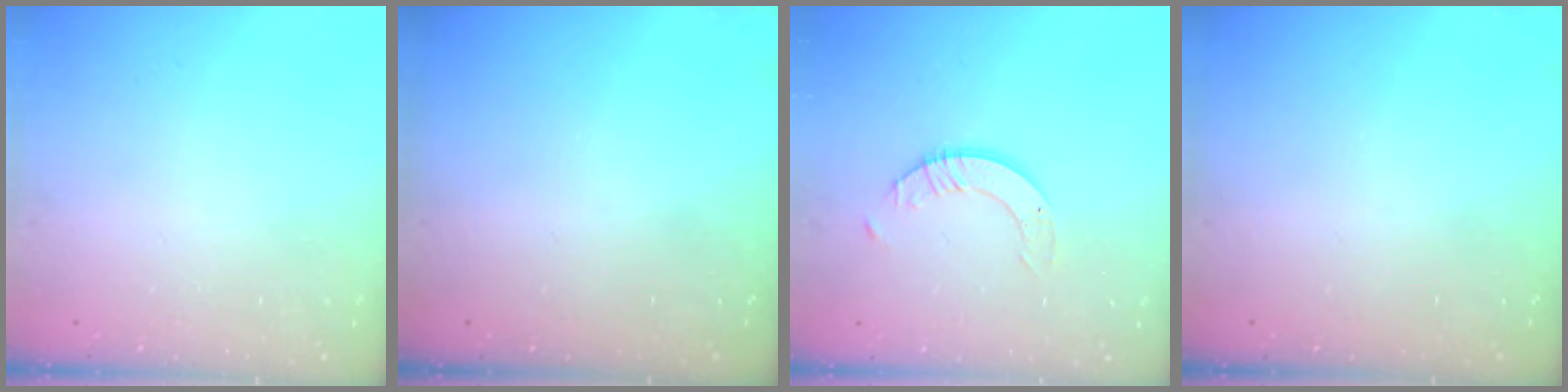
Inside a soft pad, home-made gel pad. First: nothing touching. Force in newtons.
{"total": 0.0}
{"total": 3.5, "press": 3.4, "slide": 0.4}
{"total": 0.0}